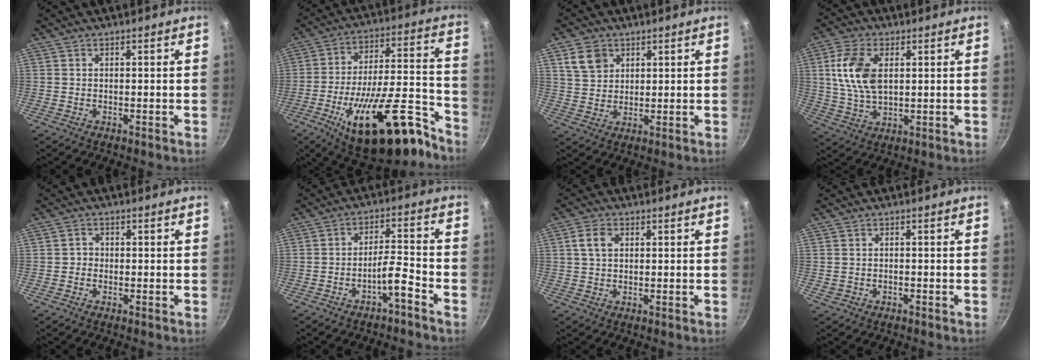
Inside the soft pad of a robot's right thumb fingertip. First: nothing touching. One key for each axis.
{"total": 25.6, "fx": -14.7, "fy": 10.0, "fz": 18.4, "tx": -0.241, "ty": 0.085, "tz": -0.223}
{"total": 6.6, "fx": 3.0, "fy": 5.1, "fz": 3.0, "tx": -0.032, "ty": -0.002, "tz": 0.062}
{"total": 11.0, "fx": 2.5, "fy": 6.3, "fz": 8.7, "tx": -0.164, "ty": -0.005, "tz": 0.049}
{"total": 1.6, "fx": -0.4, "fy": 1.4, "fz": 0.5, "tx": -0.003, "ty": 0.005, "tz": -0.009}
{"total": 5.5, "fx": -3.6, "fy": 0.9, "fz": 4.1, "tx": -0.073, "ty": 0.038, "tz": -0.057}
{"total": 4.0, "fx": 1.1, "fy": 2.8, "fz": 2.7, "tx": -0.044, "ty": 0.005, "tz": 0.018}
{"total": 1.2, "fx": -0.4, "fy": 0.9, "fz": 0.6, "tx": -0.009, "ty": 0.007, "tz": -0.002}